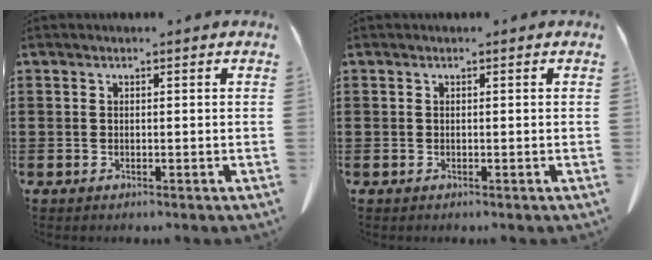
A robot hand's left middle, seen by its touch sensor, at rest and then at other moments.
{"total": 0.0}